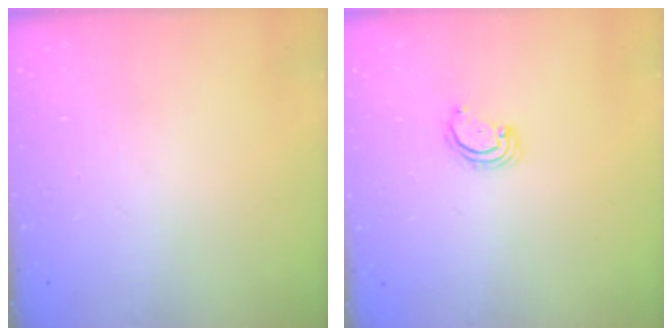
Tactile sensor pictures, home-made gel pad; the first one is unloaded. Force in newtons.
{"total": 2.8, "press": 2.8, "slide": 0.2}